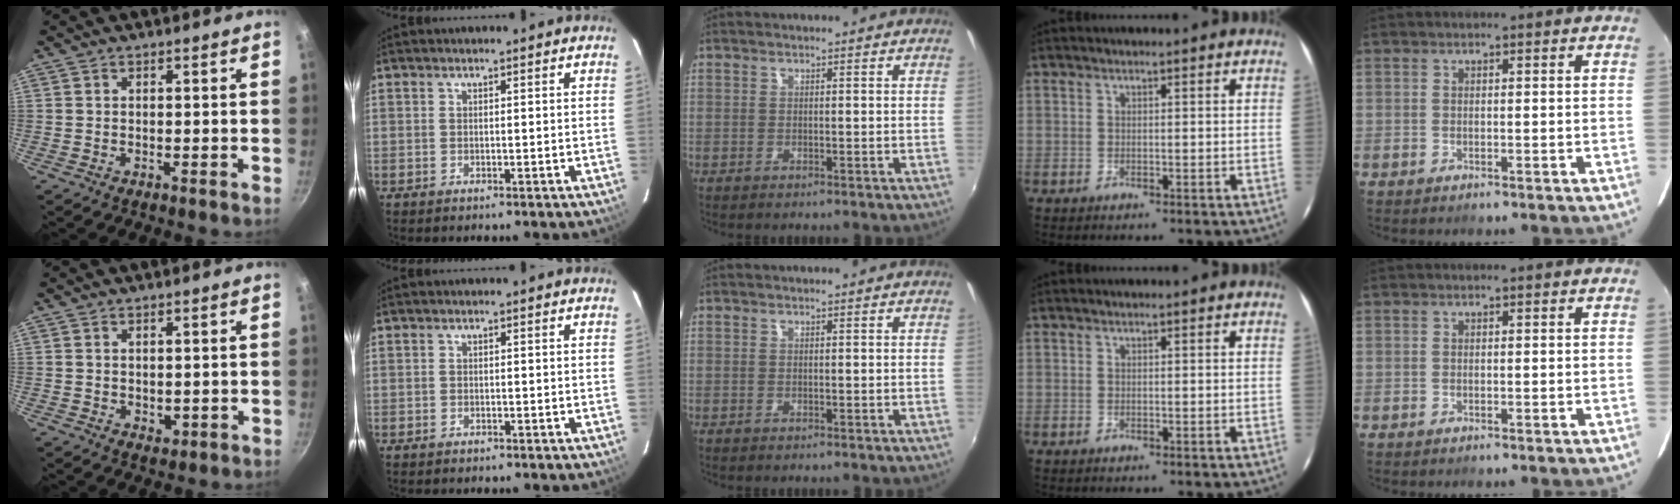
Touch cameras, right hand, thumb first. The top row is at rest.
{"thumb": {"total": 1.6, "force": [0.5, 1.2, 1.0], "torque": [-0.011, -0.005, 0.011]}, "index": {"total": 0.9, "force": [-0.6, 0.7, 0.1], "torque": [-0.002, 0.002, -0.009]}}